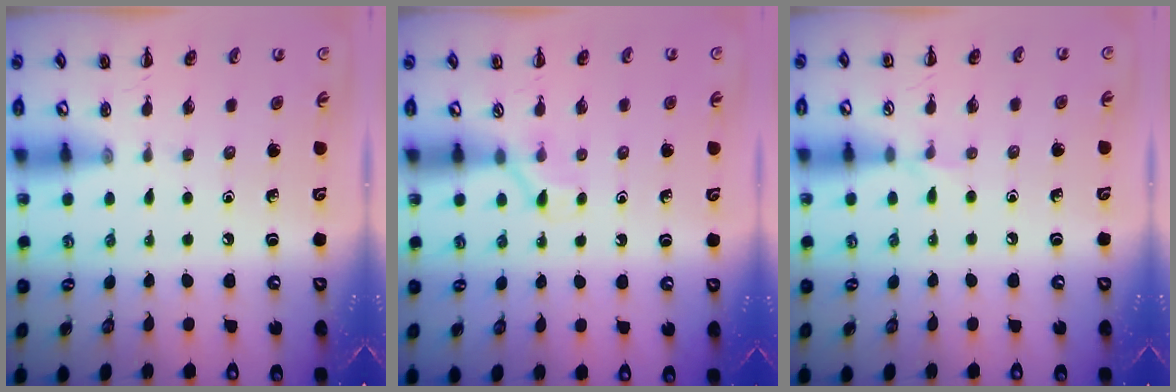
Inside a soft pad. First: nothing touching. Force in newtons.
{"total": 2.6, "press": 2.5, "slide": 0.9}
{"total": 3.4, "press": 3.2, "slide": 1.2}